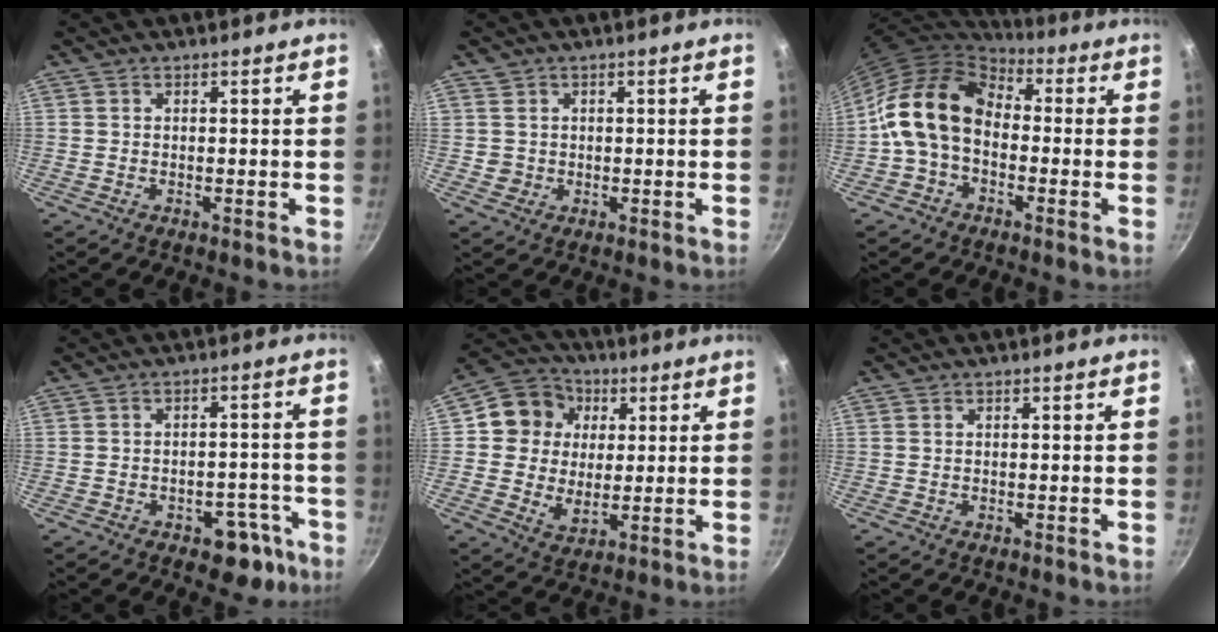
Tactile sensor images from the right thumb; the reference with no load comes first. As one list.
[{"total": 2.3, "force": [0.7, 2.2, 0.0], "torque": [0.019, -0.001, 0.012]}, {"total": 14.8, "force": [-1.5, 10.2, 10.6], "torque": [-0.192, 0.039, -0.040]}, {"total": 7.4, "force": [-4.4, 4.2, 4.2], "torque": [-0.028, 0.040, -0.053]}, {"total": 12.5, "force": [2.6, 11.0, 5.5], "torque": [-0.057, -0.001, 0.040]}, {"total": 0.0}]